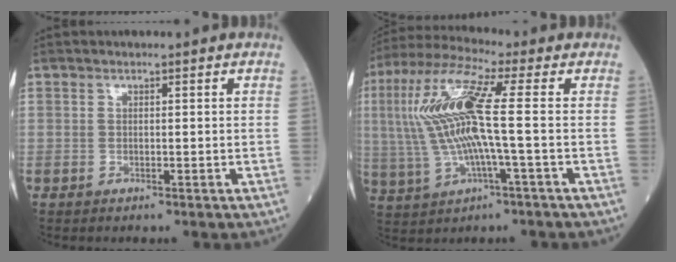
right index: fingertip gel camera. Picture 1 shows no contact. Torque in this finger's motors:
{"motor_torque": [2.11, 0.04, 1.06, 0.21]}